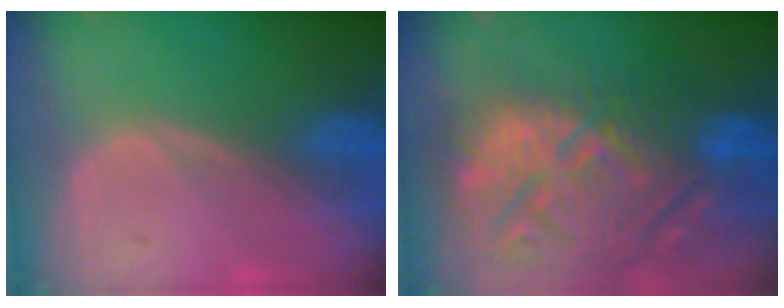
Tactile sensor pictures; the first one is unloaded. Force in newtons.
{"total": 15.3, "press": 13.0, "slide": 8.1}